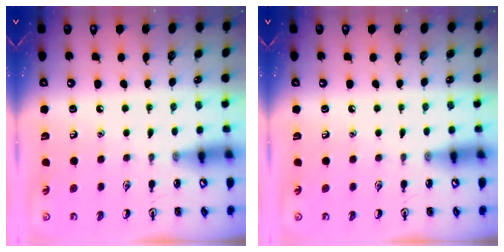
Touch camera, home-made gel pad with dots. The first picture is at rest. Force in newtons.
{"total": 0.0}